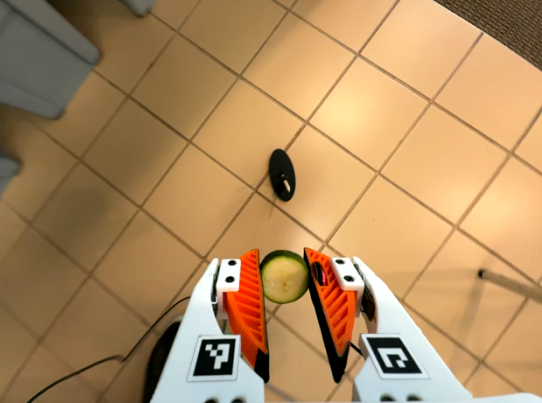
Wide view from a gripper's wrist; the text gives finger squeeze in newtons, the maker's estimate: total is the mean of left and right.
{"total": 7.6, "left": 7.4, "right": 7.9}